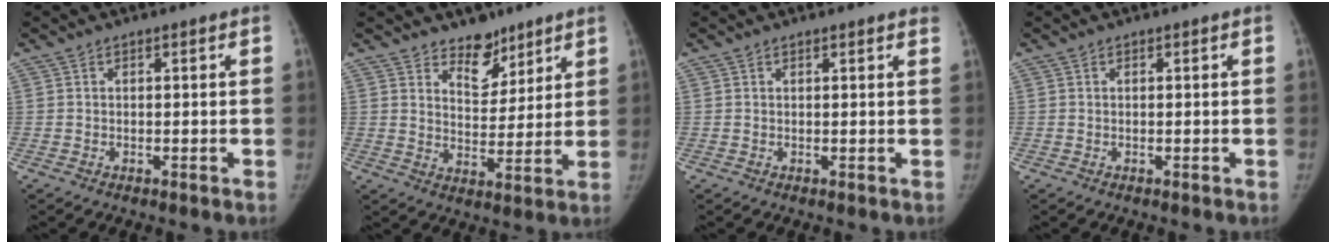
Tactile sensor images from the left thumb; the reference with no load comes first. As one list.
[{"total": 7.5, "force": [5.7, 4.2, 2.4], "torque": [-0.004, -0.042, 0.096]}, {"total": 1.7, "force": [1.5, 0.6, 0.5], "torque": [0.001, -0.001, 0.009]}, {"total": 0.0}]